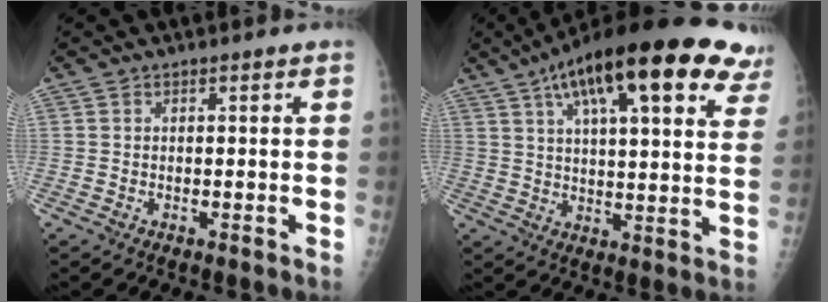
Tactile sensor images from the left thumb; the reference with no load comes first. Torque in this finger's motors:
{"motor_torque": [0.65, 0.87, 1.68, -1.09, 0.20]}